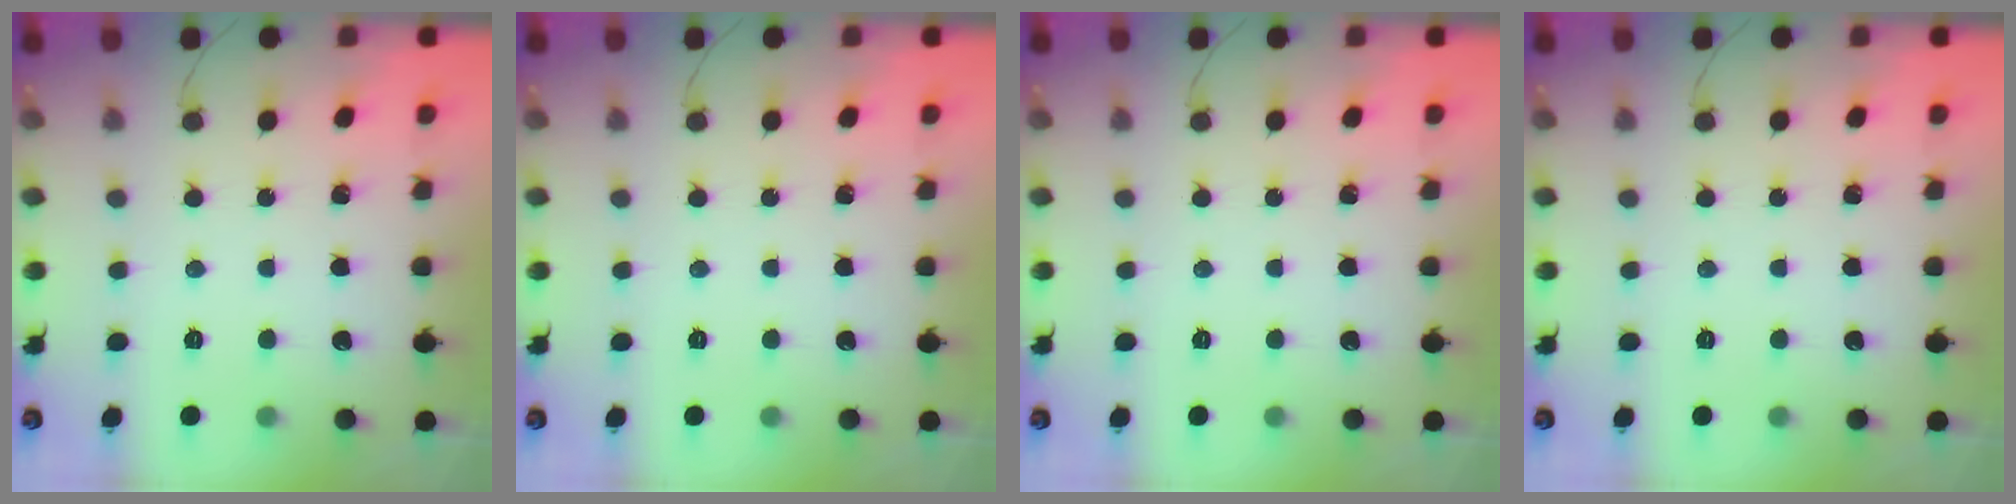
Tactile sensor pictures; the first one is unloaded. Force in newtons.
{"total": 0.0}
{"total": 0.0}
{"total": 0.0}